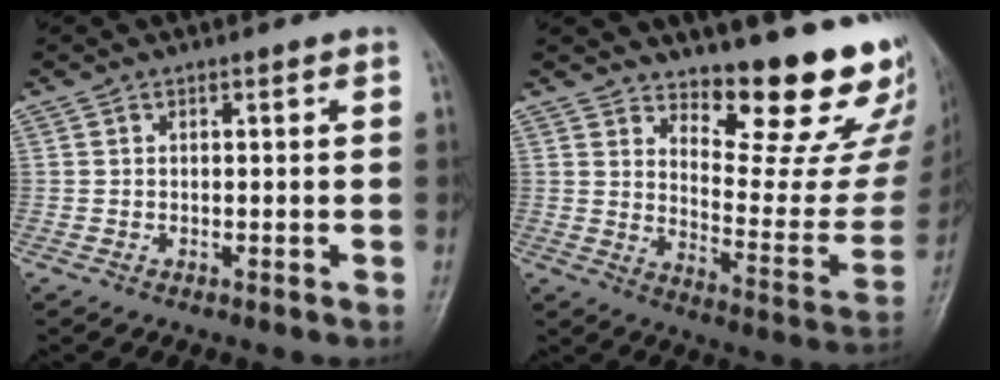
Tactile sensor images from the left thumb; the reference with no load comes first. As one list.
[{"total": 18.4, "force": [14.5, 5.2, 9.9], "torque": [-0.081, -0.138, 0.196]}]